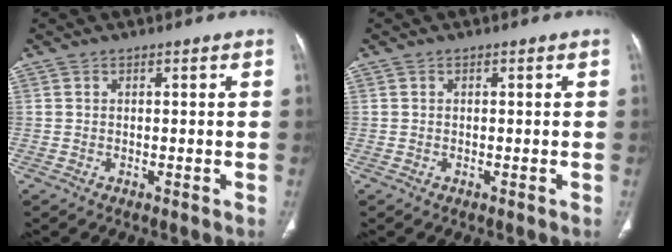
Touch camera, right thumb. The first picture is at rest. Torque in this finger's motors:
{"motor_torque": [-0.24, 0.08, -0.26, -0.15, 0.04]}